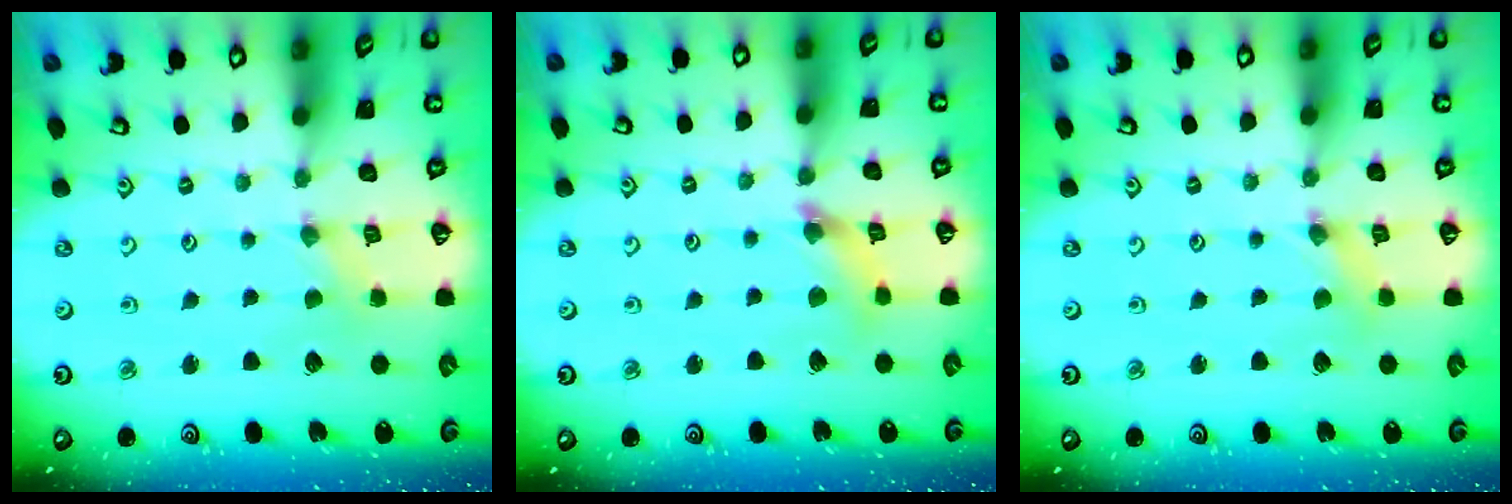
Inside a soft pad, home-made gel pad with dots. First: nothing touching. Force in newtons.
{"total": 5.4, "press": 5.3, "slide": 0.6}
{"total": 0.8, "press": 0.7, "slide": 0.3}